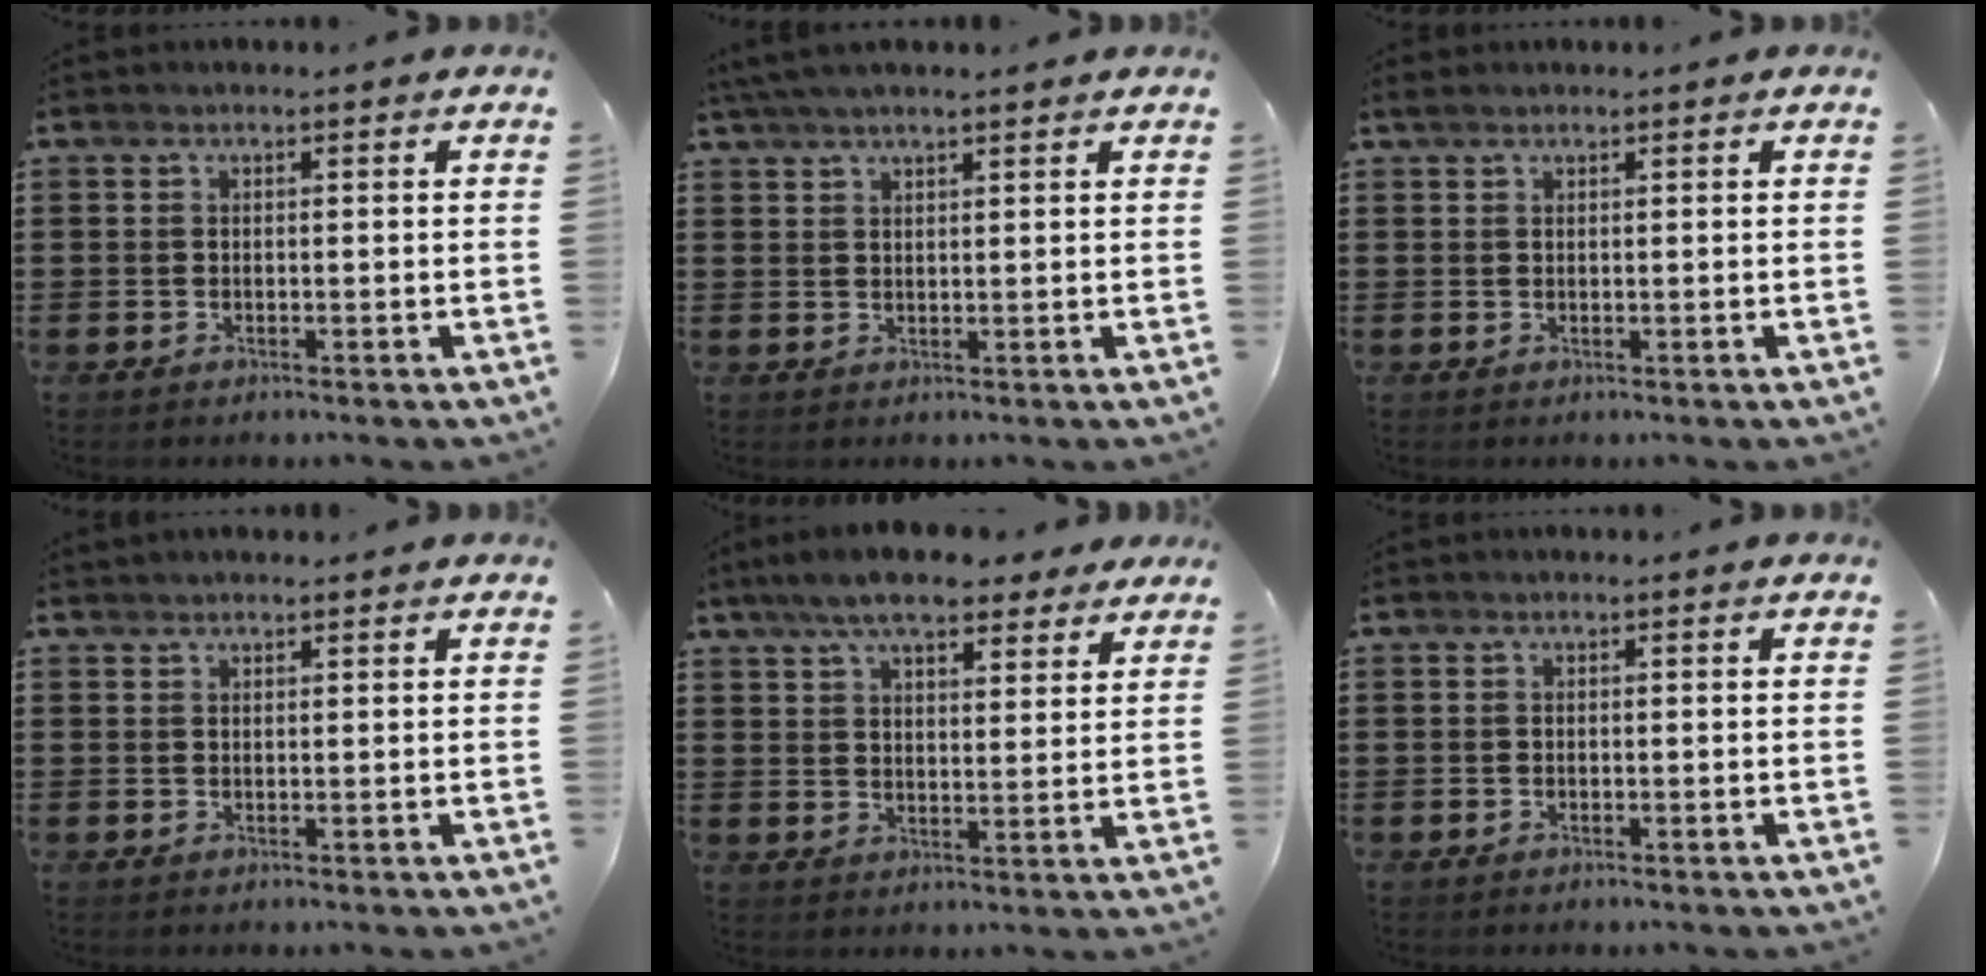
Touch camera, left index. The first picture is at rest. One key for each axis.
{"total": 3.2, "fx": 2.7, "fy": 0.4, "fz": 1.7, "tx": -0.039, "ty": 0.002, "tz": 0.051}
{"total": 0.9, "fx": 0.7, "fy": 0.3, "fz": 0.4, "tx": -0.010, "ty": 0.003, "tz": 0.014}
{"total": 0.9, "fx": 0.9, "fy": 0.2, "fz": 0.0, "tx": -0.003, "ty": 0.000, "tz": 0.018}
{"total": 8.3, "fx": 6.9, "fy": 2.2, "fz": 4.1, "tx": -0.093, "ty": -0.006, "tz": 0.126}
{"total": 0.0}